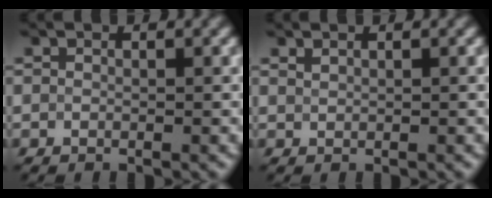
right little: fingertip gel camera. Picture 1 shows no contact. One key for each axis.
{"total": 0.5, "fx": 0.5, "fy": 0.0, "fz": -0.1, "tx": -0.002, "ty": 0.003, "tz": 0.013}